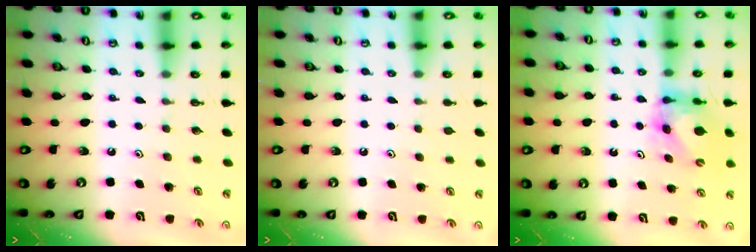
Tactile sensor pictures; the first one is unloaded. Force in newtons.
{"total": 0.6, "press": 0.6, "slide": 0.2}
{"total": 5.9, "press": 5.9, "slide": 0.6}